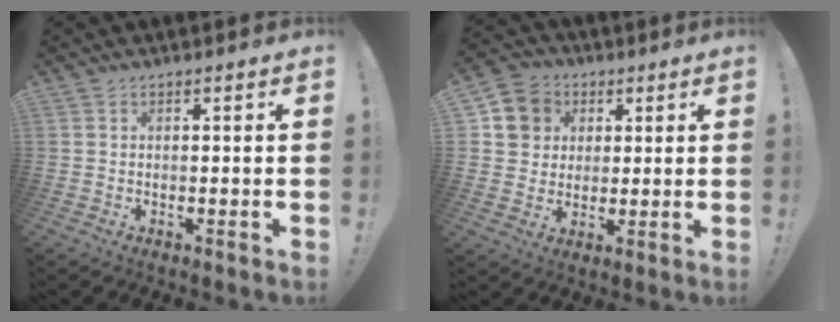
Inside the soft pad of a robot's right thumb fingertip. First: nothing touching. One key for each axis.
{"total": 9.3, "fx": 2.3, "fy": 8.8, "fz": 2.1, "tx": -0.030, "ty": -0.003, "tz": 0.053}